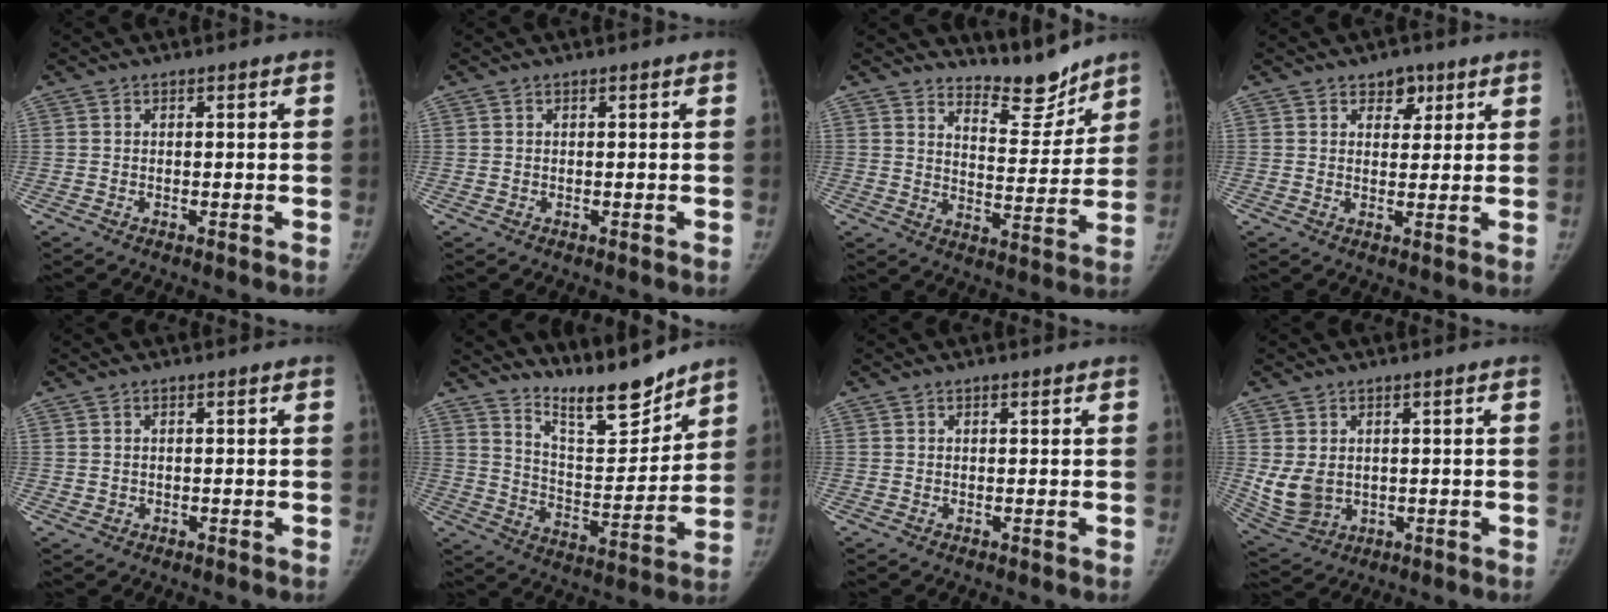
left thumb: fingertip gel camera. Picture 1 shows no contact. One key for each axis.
{"total": 0.0}
{"total": 9.2, "fx": 8.7, "fy": 2.4, "fz": 2.0, "tx": 0.002, "ty": -0.077, "tz": 0.143}
{"total": 4.0, "fx": 2.4, "fy": 2.7, "fz": 1.8, "tx": 0.001, "ty": -0.012, "tz": 0.034}
{"total": 0.7, "fx": 0.2, "fy": 0.7, "fz": 0.3, "tx": 0.001, "ty": 0.000, "tz": 0.004}
{"total": 13.1, "fx": 11.8, "fy": 2.6, "fz": 5.1, "tx": -0.052, "ty": -0.094, "tz": 0.210}
{"total": 0.6, "fx": 0.4, "fy": 0.2, "fz": 0.4, "tx": -0.007, "ty": -0.002, "tz": 0.007}
{"total": 7.0, "fx": 0.7, "fy": 5.3, "fz": 4.5, "tx": -0.084, "ty": -0.014, "tz": 0.035}